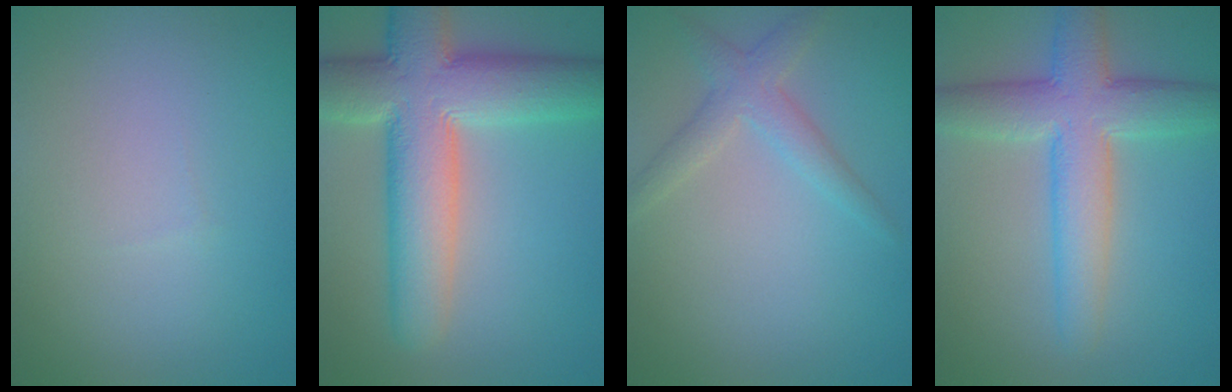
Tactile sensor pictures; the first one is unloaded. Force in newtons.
{"total": 10.9, "press": 10.9, "slide": 0.7}
{"total": 2.6, "press": 2.6, "slide": 0.0}
{"total": 6.8, "press": 6.8, "slide": 0.3}